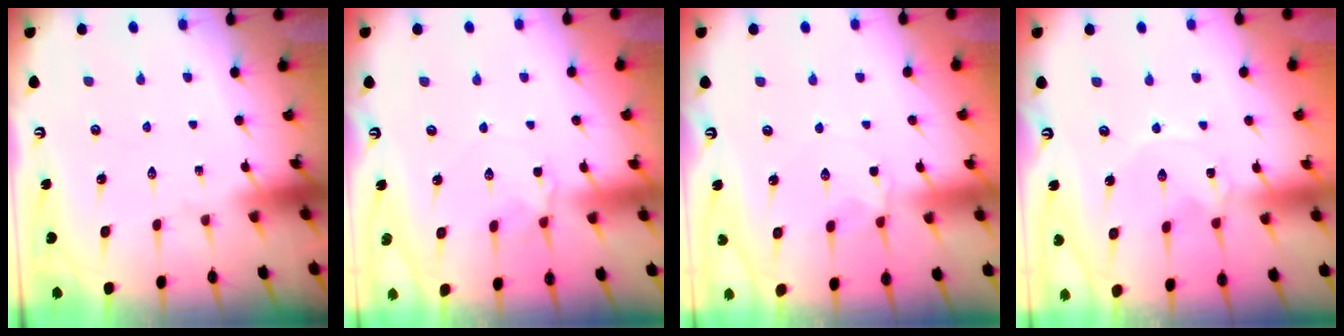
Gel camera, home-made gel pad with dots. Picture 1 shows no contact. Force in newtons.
{"total": 2.8, "press": 2.7, "slide": 0.5}
{"total": 1.9, "press": 1.8, "slide": 0.7}
{"total": 0.0}